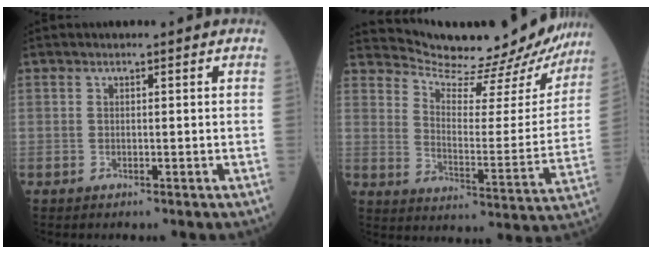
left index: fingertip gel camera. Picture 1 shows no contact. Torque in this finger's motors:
{"motor_torque": [0.69, -0.82, 0.07, 0.01]}